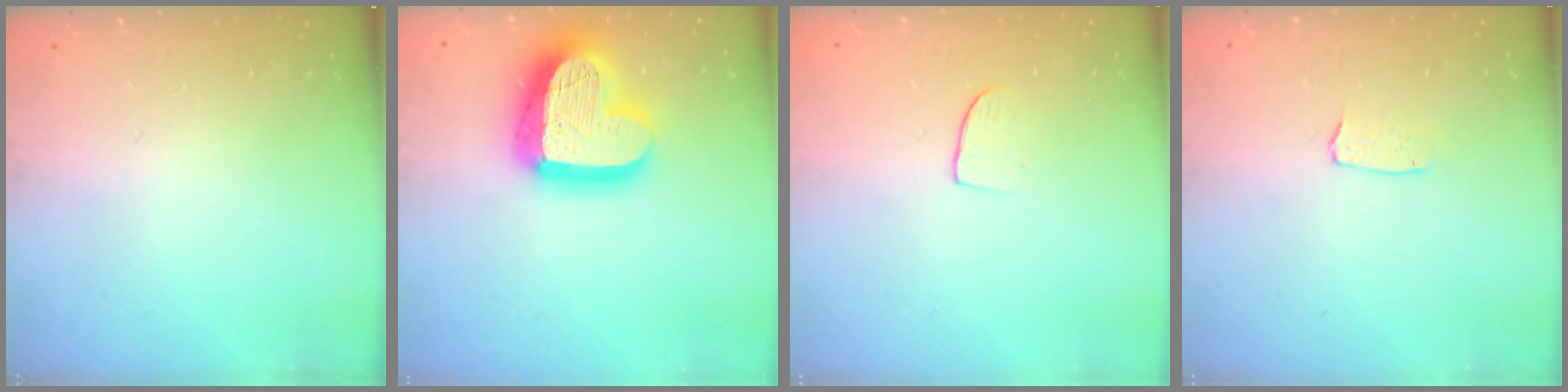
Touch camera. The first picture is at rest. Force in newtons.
{"total": 23.3, "press": 23.3, "slide": 1.9}
{"total": 6.3, "press": 6.3, "slide": 0.5}
{"total": 3.0, "press": 3.0, "slide": 0.2}